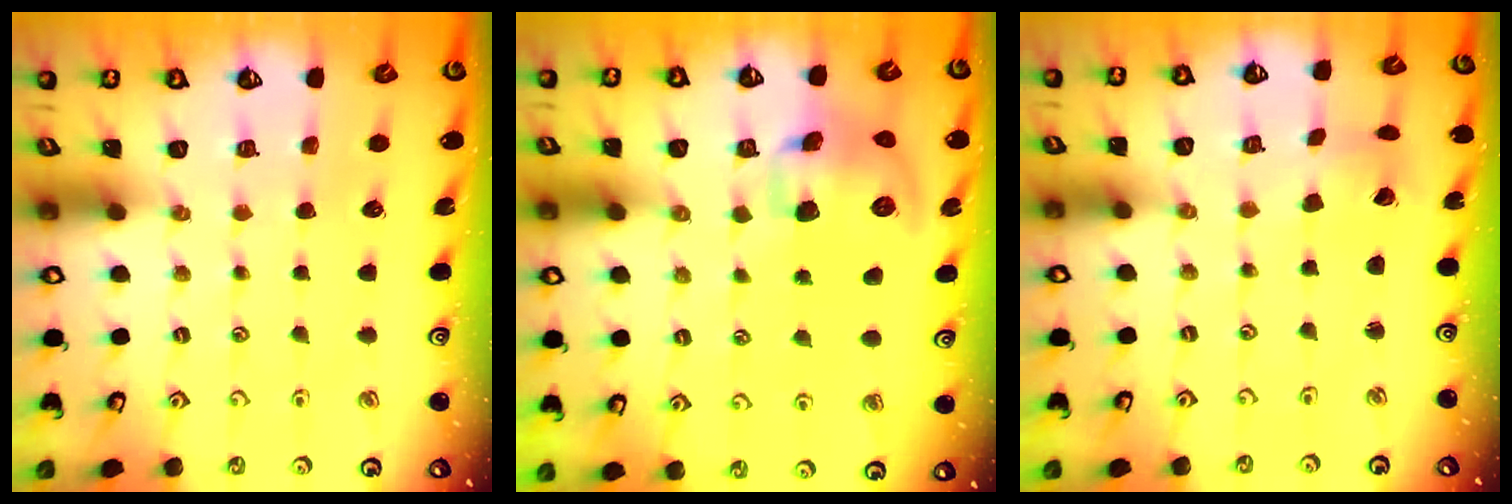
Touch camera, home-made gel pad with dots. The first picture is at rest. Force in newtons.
{"total": 12.1, "press": 11.9, "slide": 1.9}
{"total": 2.5, "press": 2.5, "slide": 0.4}